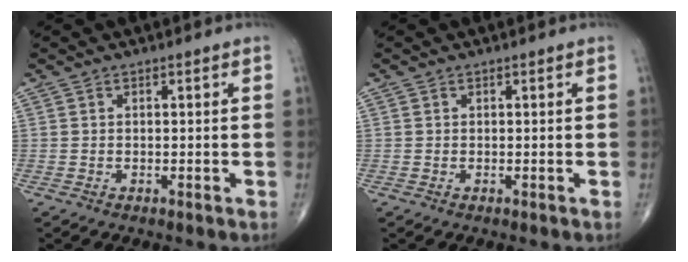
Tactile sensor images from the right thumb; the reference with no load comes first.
{"total": 0.0}